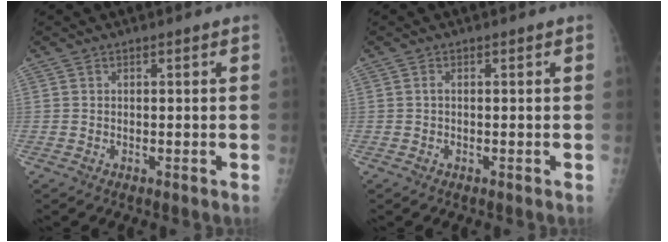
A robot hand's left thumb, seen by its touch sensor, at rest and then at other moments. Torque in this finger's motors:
{"motor_torque": [-0.31, 0.42, 0.19, 0.15, 0.01]}